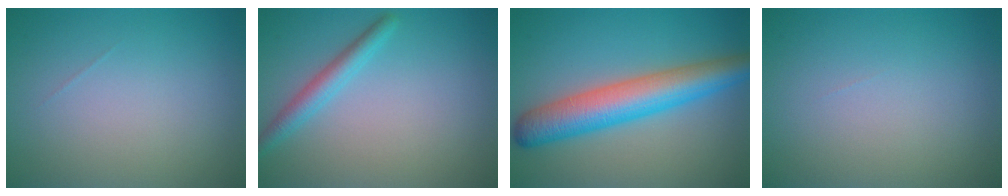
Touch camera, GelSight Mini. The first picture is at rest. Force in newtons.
{"total": 2.3, "press": 2.3, "slide": 0.1}
{"total": 7.3, "press": 7.3, "slide": 0.1}
{"total": 0.0}